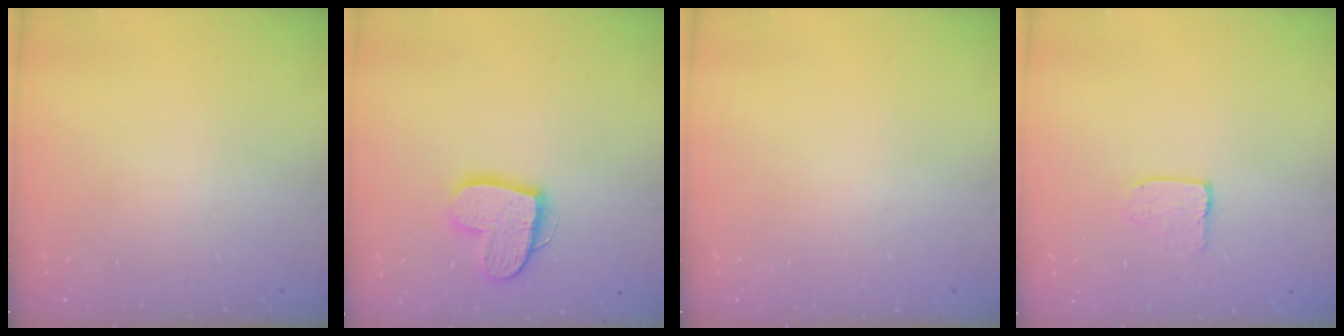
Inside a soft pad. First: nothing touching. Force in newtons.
{"total": 13.7, "press": 13.6, "slide": 1.1}
{"total": 0.0}
{"total": 3.9, "press": 3.9, "slide": 0.1}